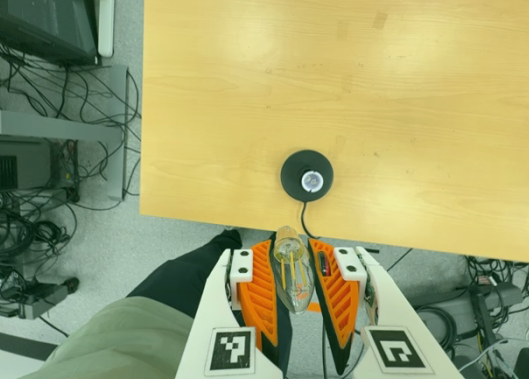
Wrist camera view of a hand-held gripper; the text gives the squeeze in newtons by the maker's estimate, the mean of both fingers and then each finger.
{"total": 18.6, "left": 18.9, "right": 18.3}